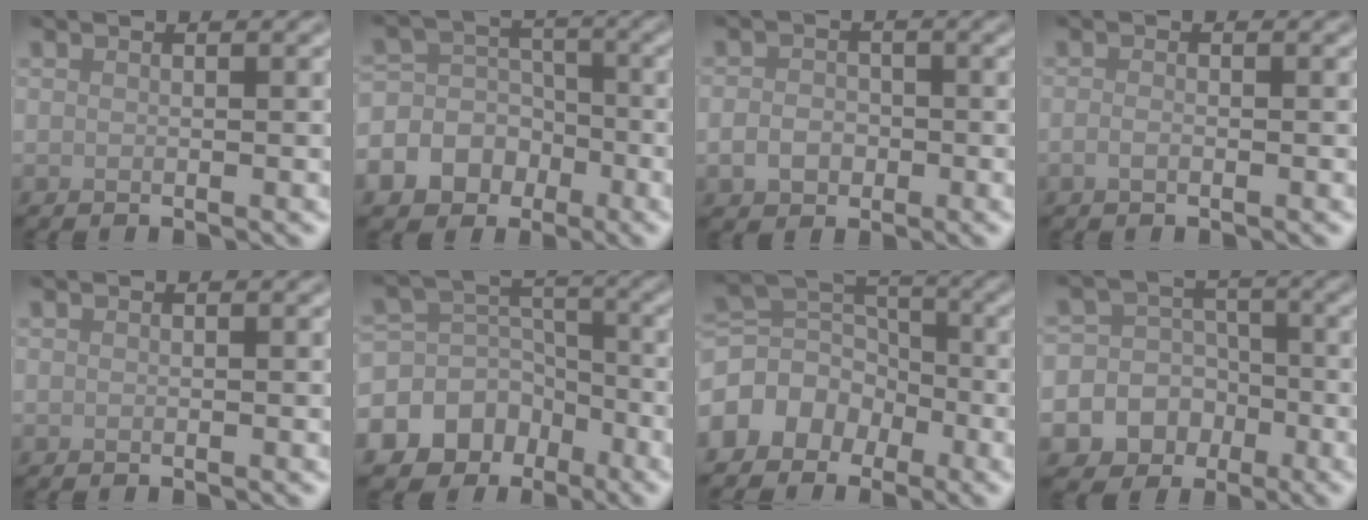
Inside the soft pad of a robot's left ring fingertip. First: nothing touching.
{"total": 8.6, "force": [-3.7, 7.4, 2.4], "torque": [-0.045, 0.002, -0.076]}
{"total": 2.4, "force": [-0.7, 2.0, 1.1], "torque": [-0.017, -0.003, -0.018]}
{"total": 0.8, "force": [-0.4, 0.4, 0.6], "torque": [-0.014, -0.002, -0.008]}
{"total": 0.0}
{"total": 11.3, "force": [-5.8, 9.2, 3.0], "torque": [-0.063, -0.015, -0.103]}
{"total": 5.3, "force": [-3.1, 3.9, 1.8], "torque": [-0.031, 0.009, -0.074]}
{"total": 10.6, "force": [-4.5, 9.5, 1.8], "torque": [-0.044, -0.015, -0.086]}